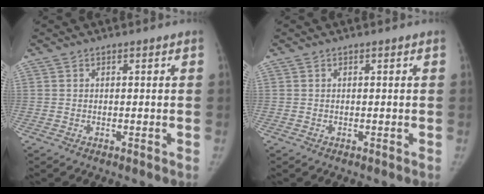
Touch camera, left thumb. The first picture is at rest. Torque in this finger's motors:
{"motor_torque": [0.00, 0.00, 0.08, -0.08, 0.00]}